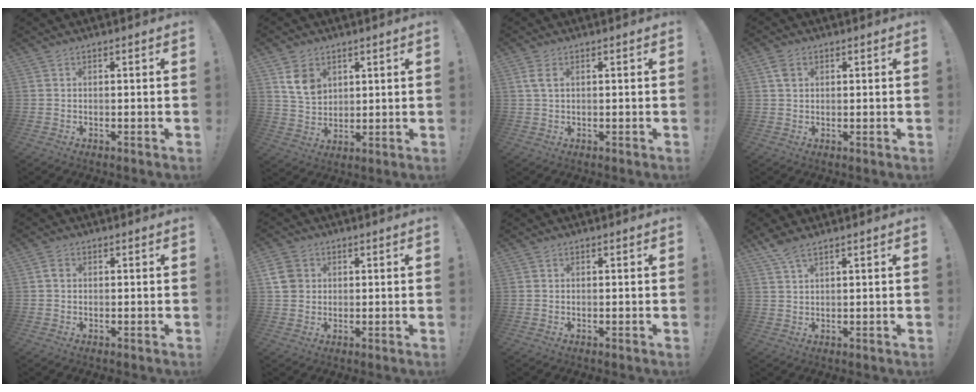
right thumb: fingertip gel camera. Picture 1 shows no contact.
{"total": 8.6, "force": [4.2, 6.5, 3.9], "torque": [-0.055, -0.017, 0.083]}
{"total": 3.9, "force": [1.3, 2.2, 2.9], "torque": [-0.052, 0.004, 0.024]}
{"total": 3.3, "force": [1.4, 2.3, 1.9], "torque": [-0.029, -0.001, 0.027]}
{"total": 1.8, "force": [0.3, 1.5, 1.0], "torque": [-0.013, 0.003, 0.004]}
{"total": 6.4, "force": [1.7, 5.6, 2.6], "torque": [-0.050, -0.002, 0.033]}
{"total": 0.0}
{"total": 4.9, "force": [3.6, 1.1, 3.0], "torque": [-0.059, -0.018, 0.067]}